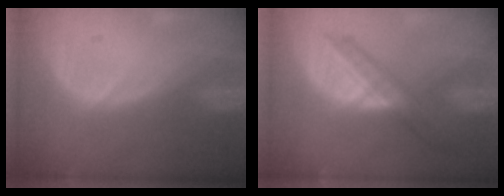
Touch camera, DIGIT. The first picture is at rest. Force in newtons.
{"total": 6.0, "press": 5.8, "slide": 1.3}